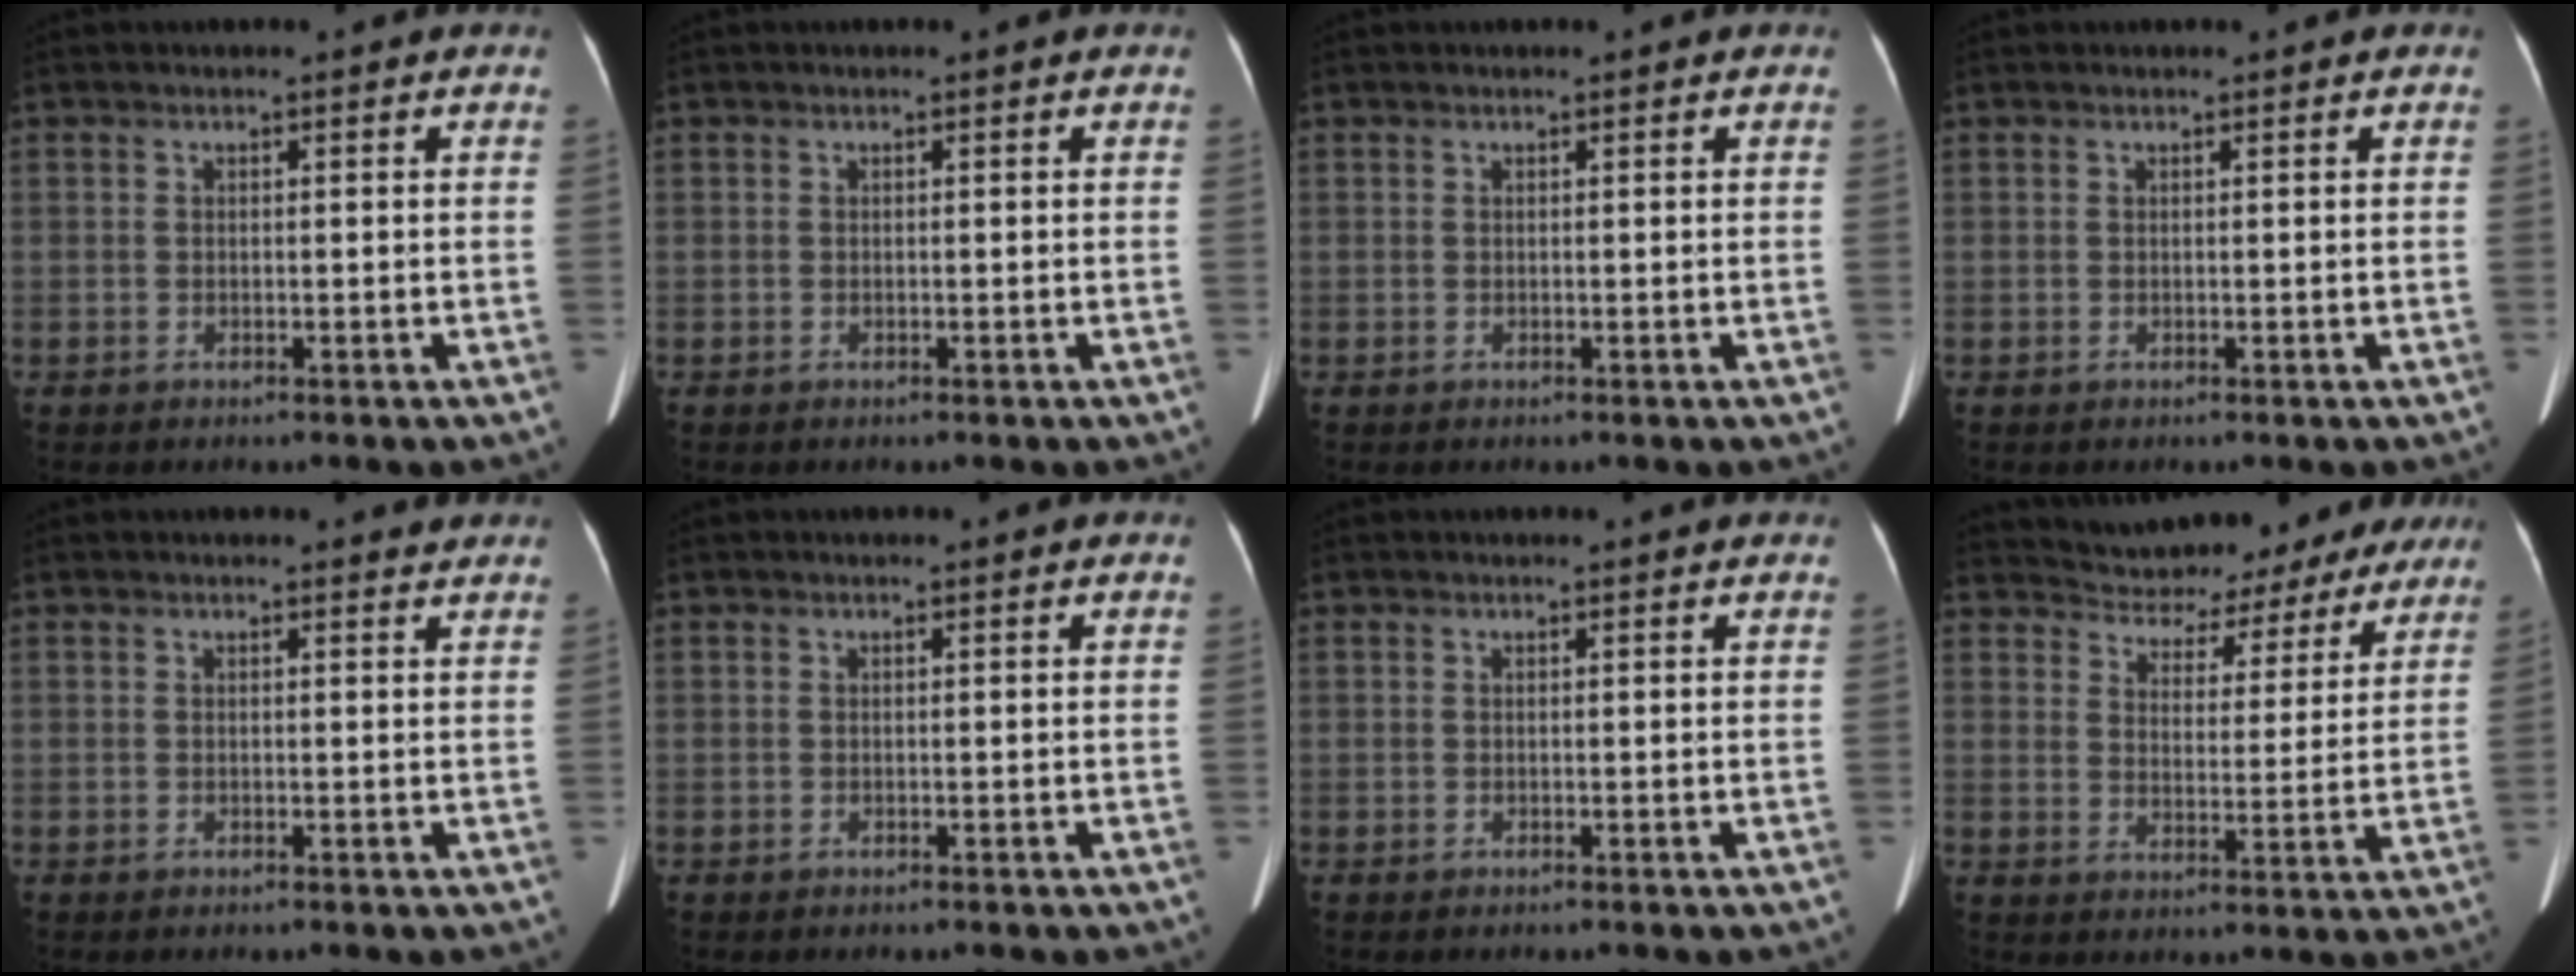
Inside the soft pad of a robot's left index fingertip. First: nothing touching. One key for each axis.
{"total": 0.0}
{"total": 0.8, "fx": 0.6, "fy": 0.3, "fz": 0.4, "tx": -0.003, "ty": 0.001, "tz": 0.005}
{"total": 1.4, "fx": 1.2, "fy": 0.4, "fz": 0.7, "tx": -0.004, "ty": 0.005, "tz": 0.011}
{"total": 2.2, "fx": 2.2, "fy": 0.4, "fz": 0.2, "tx": -0.002, "ty": -0.016, "tz": 0.013}
{"total": 0.9, "fx": 0.8, "fy": 0.2, "fz": 0.3, "tx": -0.005, "ty": -0.001, "tz": 0.006}
{"total": 2.2, "fx": 2.1, "fy": 0.2, "fz": 0.6, "tx": -0.007, "ty": -0.003, "tz": 0.016}
{"total": 17.8, "fx": 16.4, "fy": 6.1, "fz": 3.0, "tx": -0.029, "ty": -0.008, "tz": 0.200}